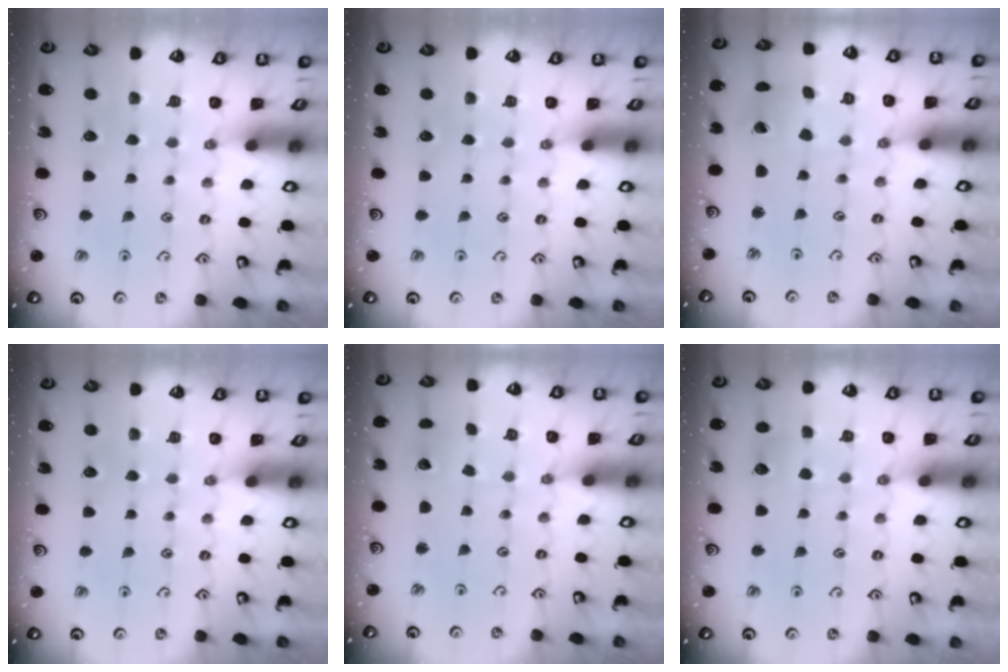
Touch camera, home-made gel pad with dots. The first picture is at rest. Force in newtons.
{"total": 0.0}
{"total": 2.0, "press": 2.0, "slide": 0.3}
{"total": 0.0}
{"total": 2.0, "press": 2.0, "slide": 0.1}
{"total": 5.0, "press": 5.0, "slide": 0.5}